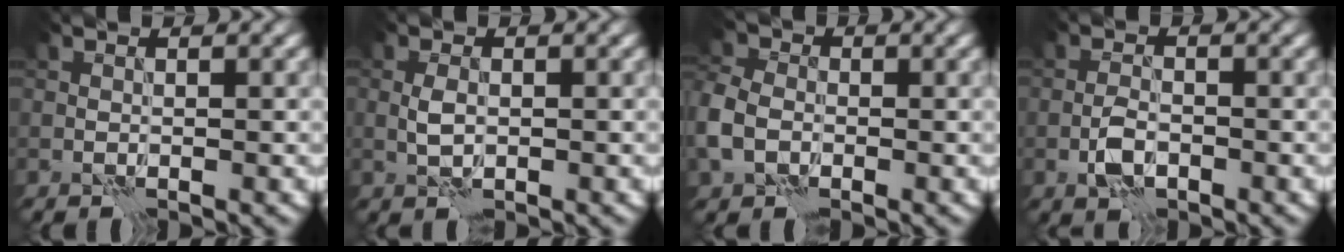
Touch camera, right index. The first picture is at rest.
{"total": 1.4, "force": [0.0, 0.8, 1.2], "torque": [-0.029, 0.000, -0.002]}
{"total": 5.3, "force": [-1.6, 4.1, 3.1], "torque": [-0.094, -0.006, -0.042]}
{"total": 2.6, "force": [-1.1, 1.4, 1.9], "torque": [-0.035, 0.003, -0.026]}